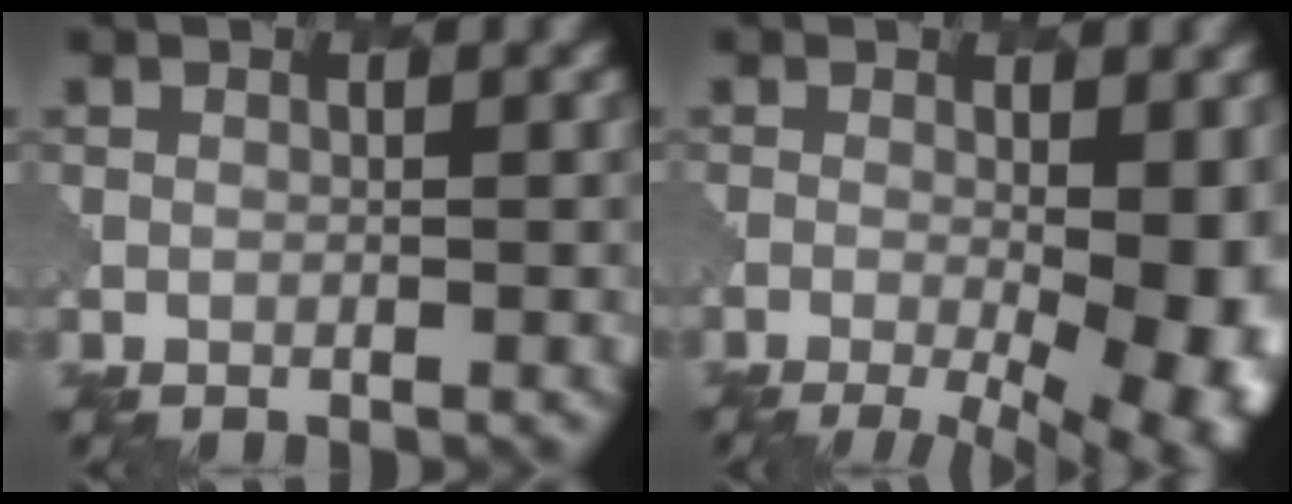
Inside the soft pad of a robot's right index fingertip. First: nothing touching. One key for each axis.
{"total": 12.8, "fx": -2.7, "fy": 5.9, "fz": 11.1, "tx": -0.130, "ty": -0.020, "tz": -0.016}